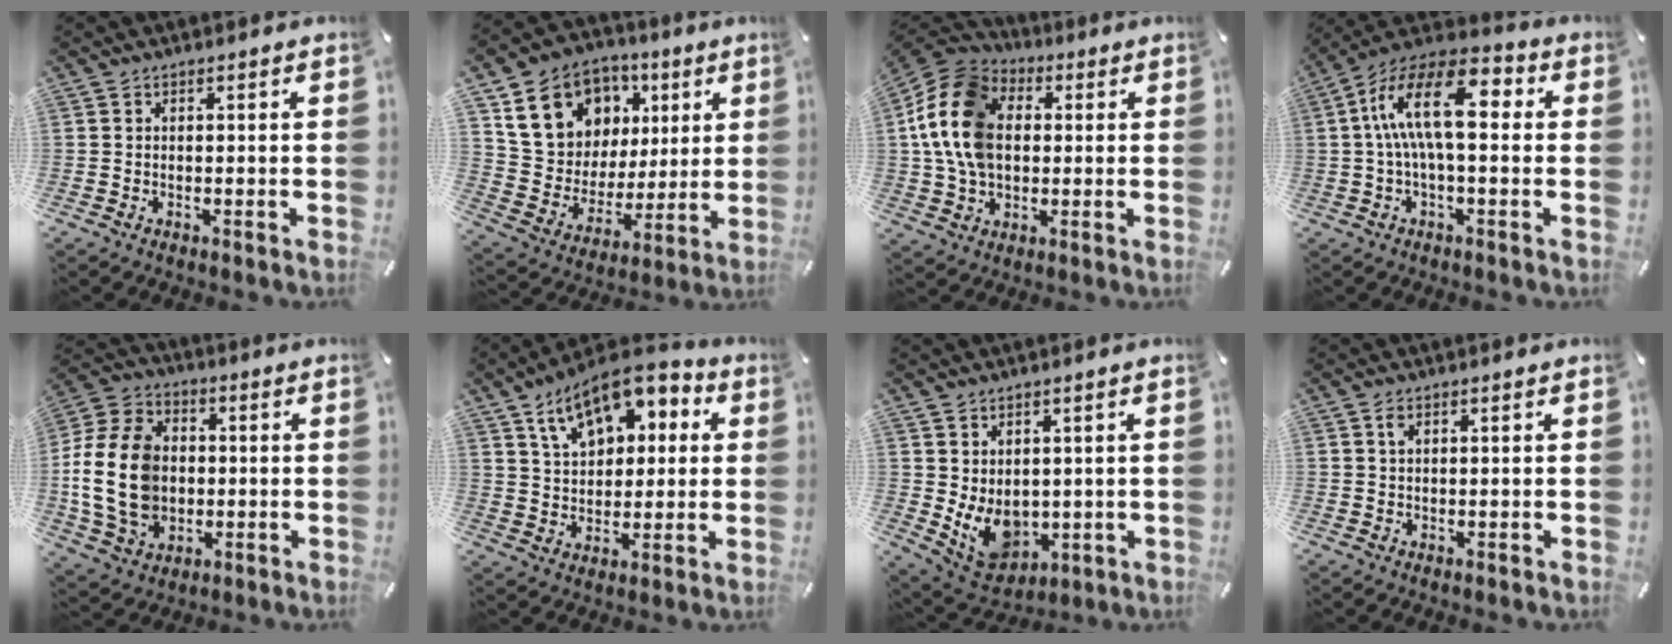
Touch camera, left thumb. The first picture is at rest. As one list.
[{"total": 17.2, "force": [7.8, 14.1, 6.2], "torque": [-0.109, -0.027, 0.158]}, {"total": 15.5, "force": [1.2, 12.2, 9.5], "torque": [-0.231, 0.012, 0.016]}, {"total": 15.2, "force": [2.1, 6.7, 13.5], "torque": [-0.277, 0.003, 0.036]}, {"total": 18.1, "force": [-0.8, 14.1, 11.3], "torque": [-0.260, 0.008, -0.016]}, {"total": 13.6, "force": [7.5, 8.5, 7.4], "torque": [-0.121, -0.027, 0.137]}, {"total": 8.5, "force": [0.3, 7.4, 4.3], "torque": [-0.083, -0.018, 0.013]}, {"total": 1.3, "force": [0.6, 0.6, 1.0], "torque": [-0.021, 0.002, 0.011]}]